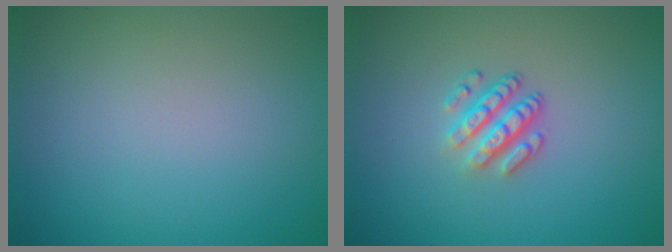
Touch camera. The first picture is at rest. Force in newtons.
{"total": 3.3, "press": 2.5, "slide": 2.2}